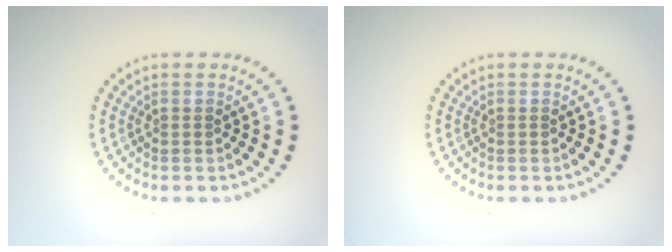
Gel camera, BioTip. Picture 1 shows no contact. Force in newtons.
{"total": 0.0}